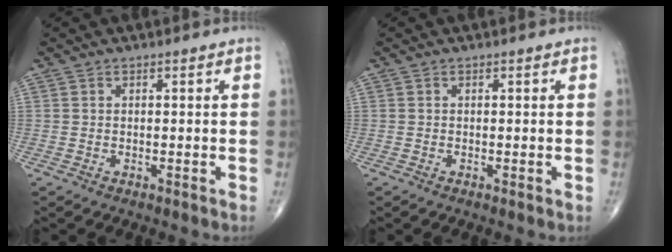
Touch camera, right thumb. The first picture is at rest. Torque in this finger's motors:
{"motor_torque": [-0.01, -0.16, -0.16, -0.07, 0.02]}